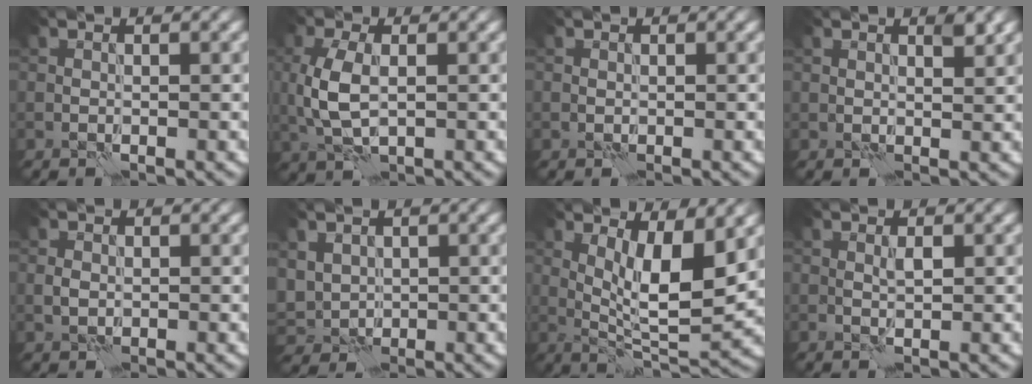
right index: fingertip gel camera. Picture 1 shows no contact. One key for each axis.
{"total": 4.5, "fx": 0.2, "fy": 2.3, "fz": 3.8, "tx": -0.098, "ty": 0.004, "tz": 0.006}
{"total": 0.0}
{"total": 1.2, "fx": 0.9, "fy": 0.2, "fz": 0.8, "tx": -0.012, "ty": 0.002, "tz": 0.016}
{"total": 1.0, "fx": -0.1, "fy": 0.7, "fz": 0.7, "tx": -0.016, "ty": 0.004, "tz": -0.002}
{"total": 2.9, "fx": 1.2, "fy": 2.3, "fz": 1.2, "tx": -0.038, "ty": 0.001, "tz": 0.029}
{"total": 7.0, "fx": 2.1, "fy": 1.8, "fz": 6.5, "tx": -0.111, "ty": -0.012, "tz": 0.042}
{"total": 0.9, "fx": 0.6, "fy": -0.1, "fz": 0.6, "tx": -0.012, "ty": 0.002, "tz": 0.011}